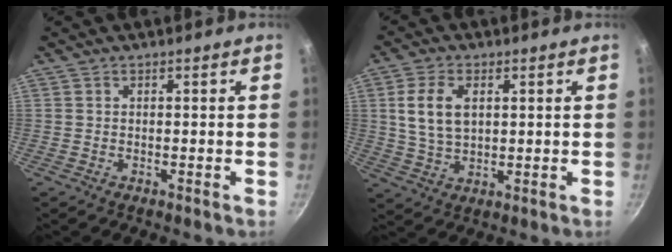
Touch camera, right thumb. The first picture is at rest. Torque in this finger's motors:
{"motor_torque": [-0.66, 1.04, 0.44, 0.83, 0.25]}